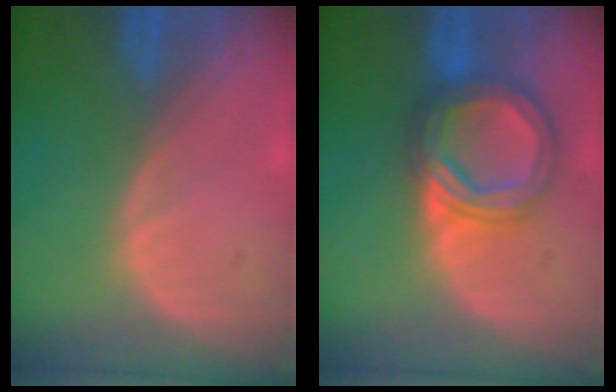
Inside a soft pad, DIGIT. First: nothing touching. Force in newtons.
{"total": 7.6, "press": 7.5, "slide": 0.6}